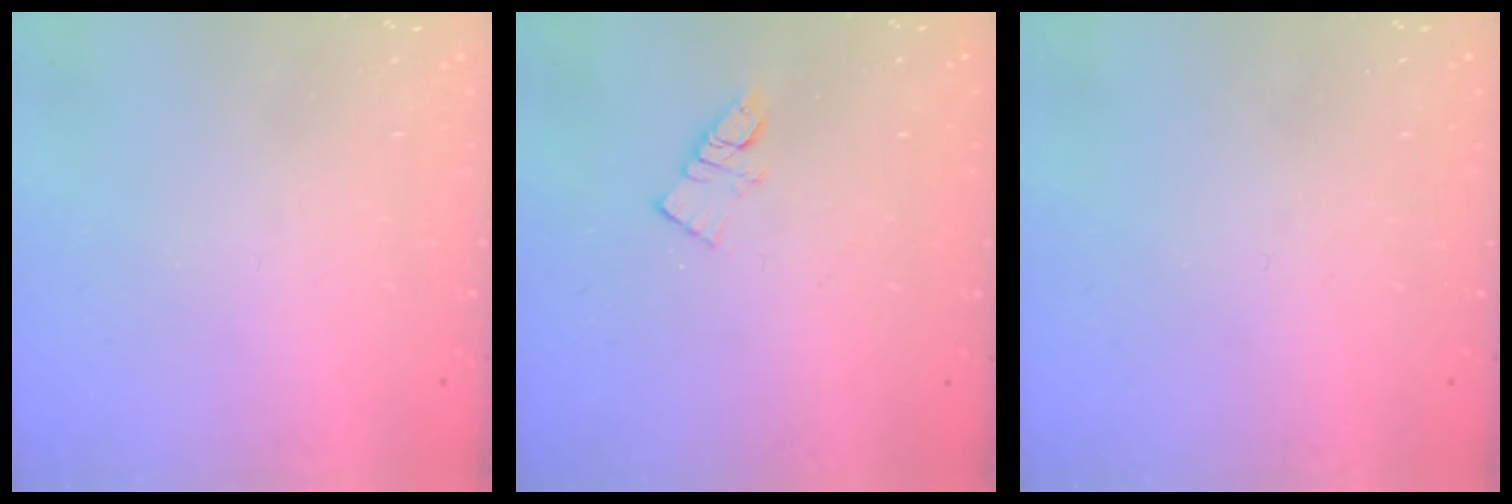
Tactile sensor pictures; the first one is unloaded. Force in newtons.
{"total": 5.7, "press": 5.7, "slide": 0.2}
{"total": 0.0}